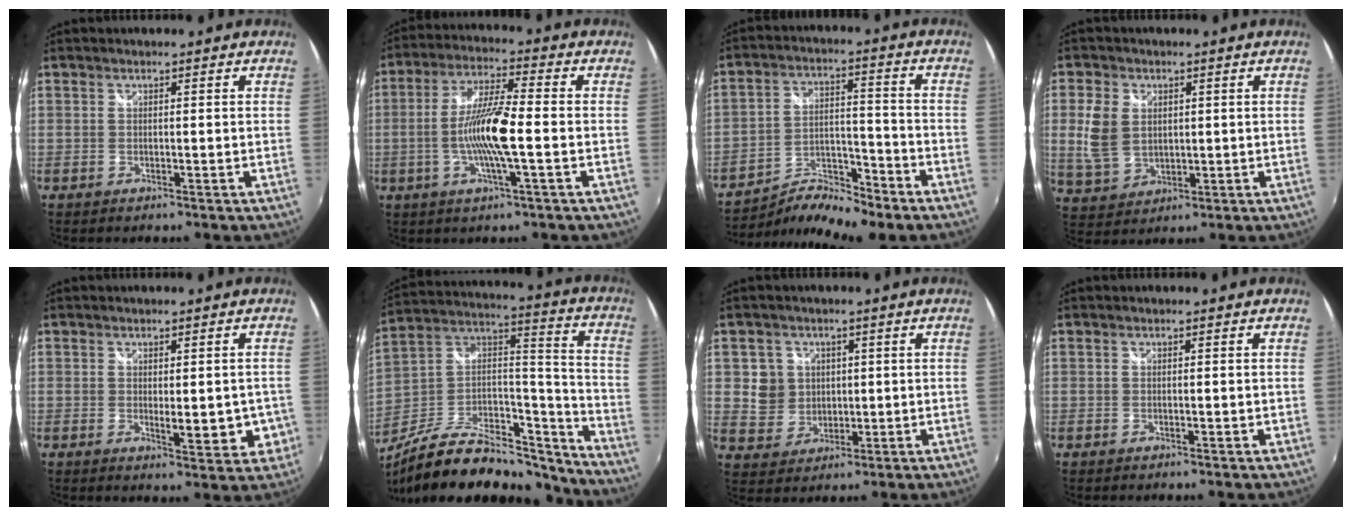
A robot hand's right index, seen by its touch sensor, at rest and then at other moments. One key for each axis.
{"total": 10.8, "fx": -2.2, "fy": 0.9, "fz": 10.6, "tx": -0.210, "ty": 0.000, "tz": -0.043}
{"total": 10.4, "fx": -9.3, "fy": 1.0, "fz": 4.6, "tx": -0.087, "ty": -0.008, "tz": -0.163}
{"total": 8.4, "fx": 1.4, "fy": 7.2, "fz": 4.2, "tx": -0.098, "ty": 0.009, "tz": 0.035}
{"total": 7.5, "fx": -1.4, "fy": 3.0, "fz": 6.8, "tx": -0.092, "ty": -0.021, "tz": -0.014}
{"total": 24.5, "fx": -19.3, "fy": 8.5, "fz": 12.6, "tx": -0.206, "ty": 0.030, "tz": -0.296}
{"total": 6.5, "fx": 1.3, "fy": 6.1, "fz": 1.5, "tx": -0.034, "ty": 0.009, "tz": 0.035}
{"total": 0.6, "fx": -0.2, "fy": 0.3, "fz": 0.5, "tx": -0.006, "ty": 0.000, "tz": -0.003}